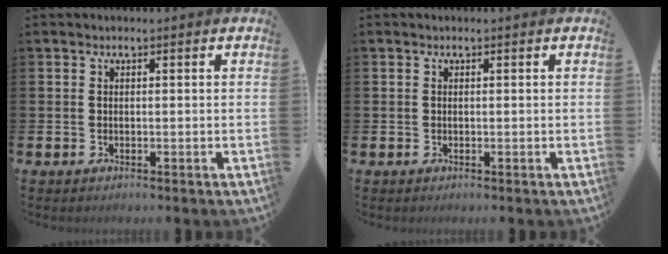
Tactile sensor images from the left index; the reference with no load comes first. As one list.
[{"total": 0.0}]